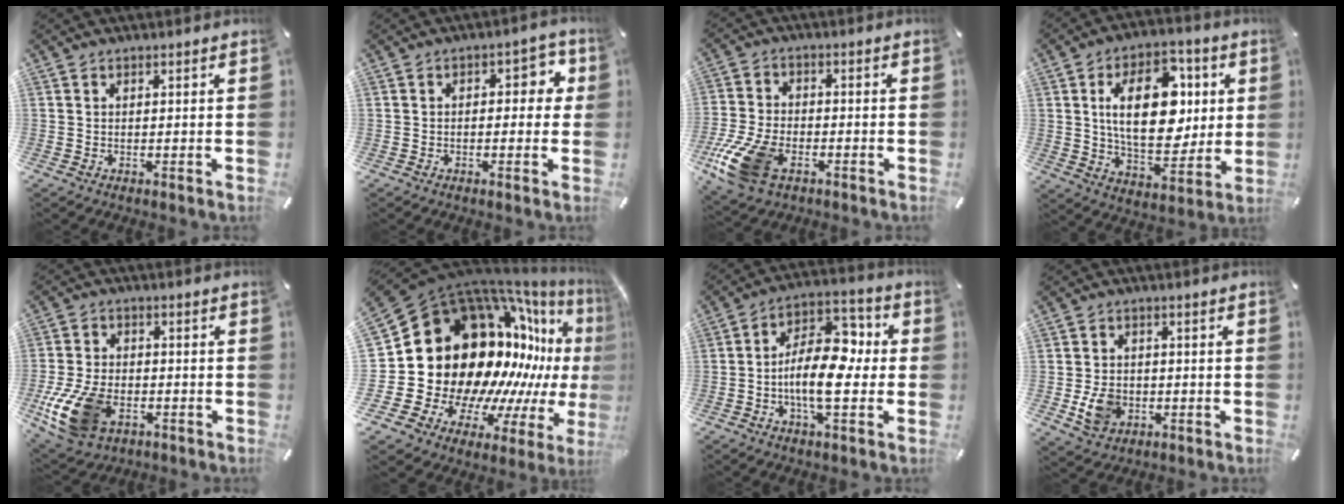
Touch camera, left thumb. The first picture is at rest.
{"total": 5.6, "force": [0.0, 3.5, 4.4], "torque": [-0.053, 0.005, -0.010]}
{"total": 13.4, "force": [-6.2, 7.9, 8.8], "torque": [-0.185, 0.019, -0.109]}
{"total": 20.0, "force": [4.1, 12.2, 15.3], "torque": [-0.255, 0.001, 0.065]}
{"total": 14.4, "force": [-5.0, 9.4, 9.7], "torque": [-0.212, 0.015, -0.085]}
{"total": 31.7, "force": [5.5, 22.4, 21.7], "torque": [-0.321, -0.155, 0.175]}
{"total": 14.8, "force": [-2.2, 8.1, 12.2], "torque": [-0.213, 0.005, -0.040]}
{"total": 6.9, "force": [-1.4, 5.7, 3.6], "torque": [-0.063, -0.004, -0.028]}